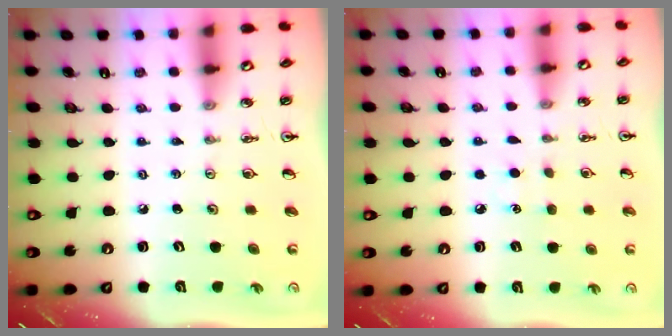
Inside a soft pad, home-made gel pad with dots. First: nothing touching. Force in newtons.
{"total": 4.9, "press": 4.9, "slide": 0.6}